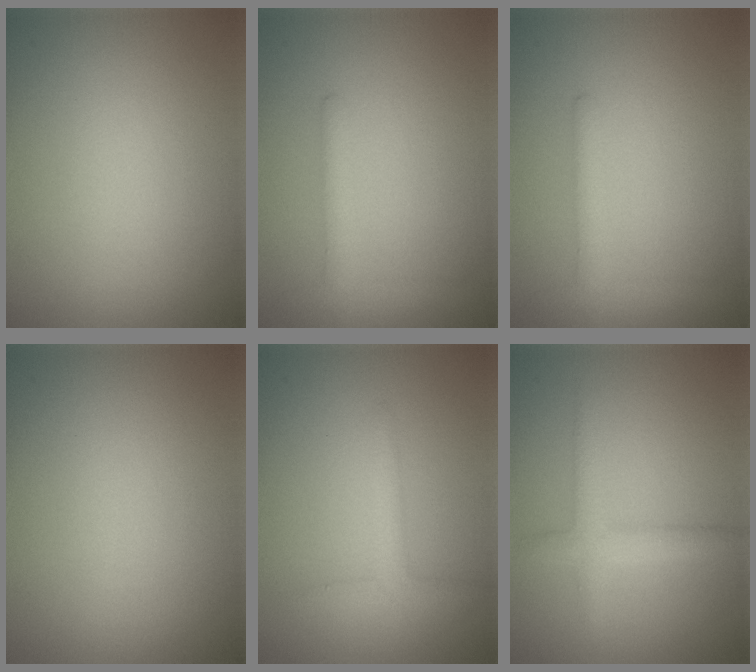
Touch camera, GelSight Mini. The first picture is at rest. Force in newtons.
{"total": 2.0, "press": 2.0, "slide": 0.2}
{"total": 2.0, "press": 2.0, "slide": 0.2}
{"total": 0.0}
{"total": 1.7, "press": 1.7, "slide": 0.1}
{"total": 2.2, "press": 2.2, "slide": 0.0}